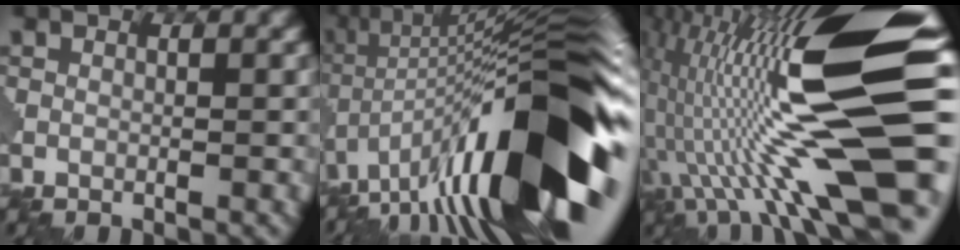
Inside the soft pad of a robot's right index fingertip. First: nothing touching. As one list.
[{"total": 17.0, "force": [-6.7, 4.5, 15.0], "torque": [-0.244, 0.029, -0.119]}, {"total": 16.6, "force": [0.8, 3.7, 16.2], "torque": [-0.284, 0.023, 0.020]}]